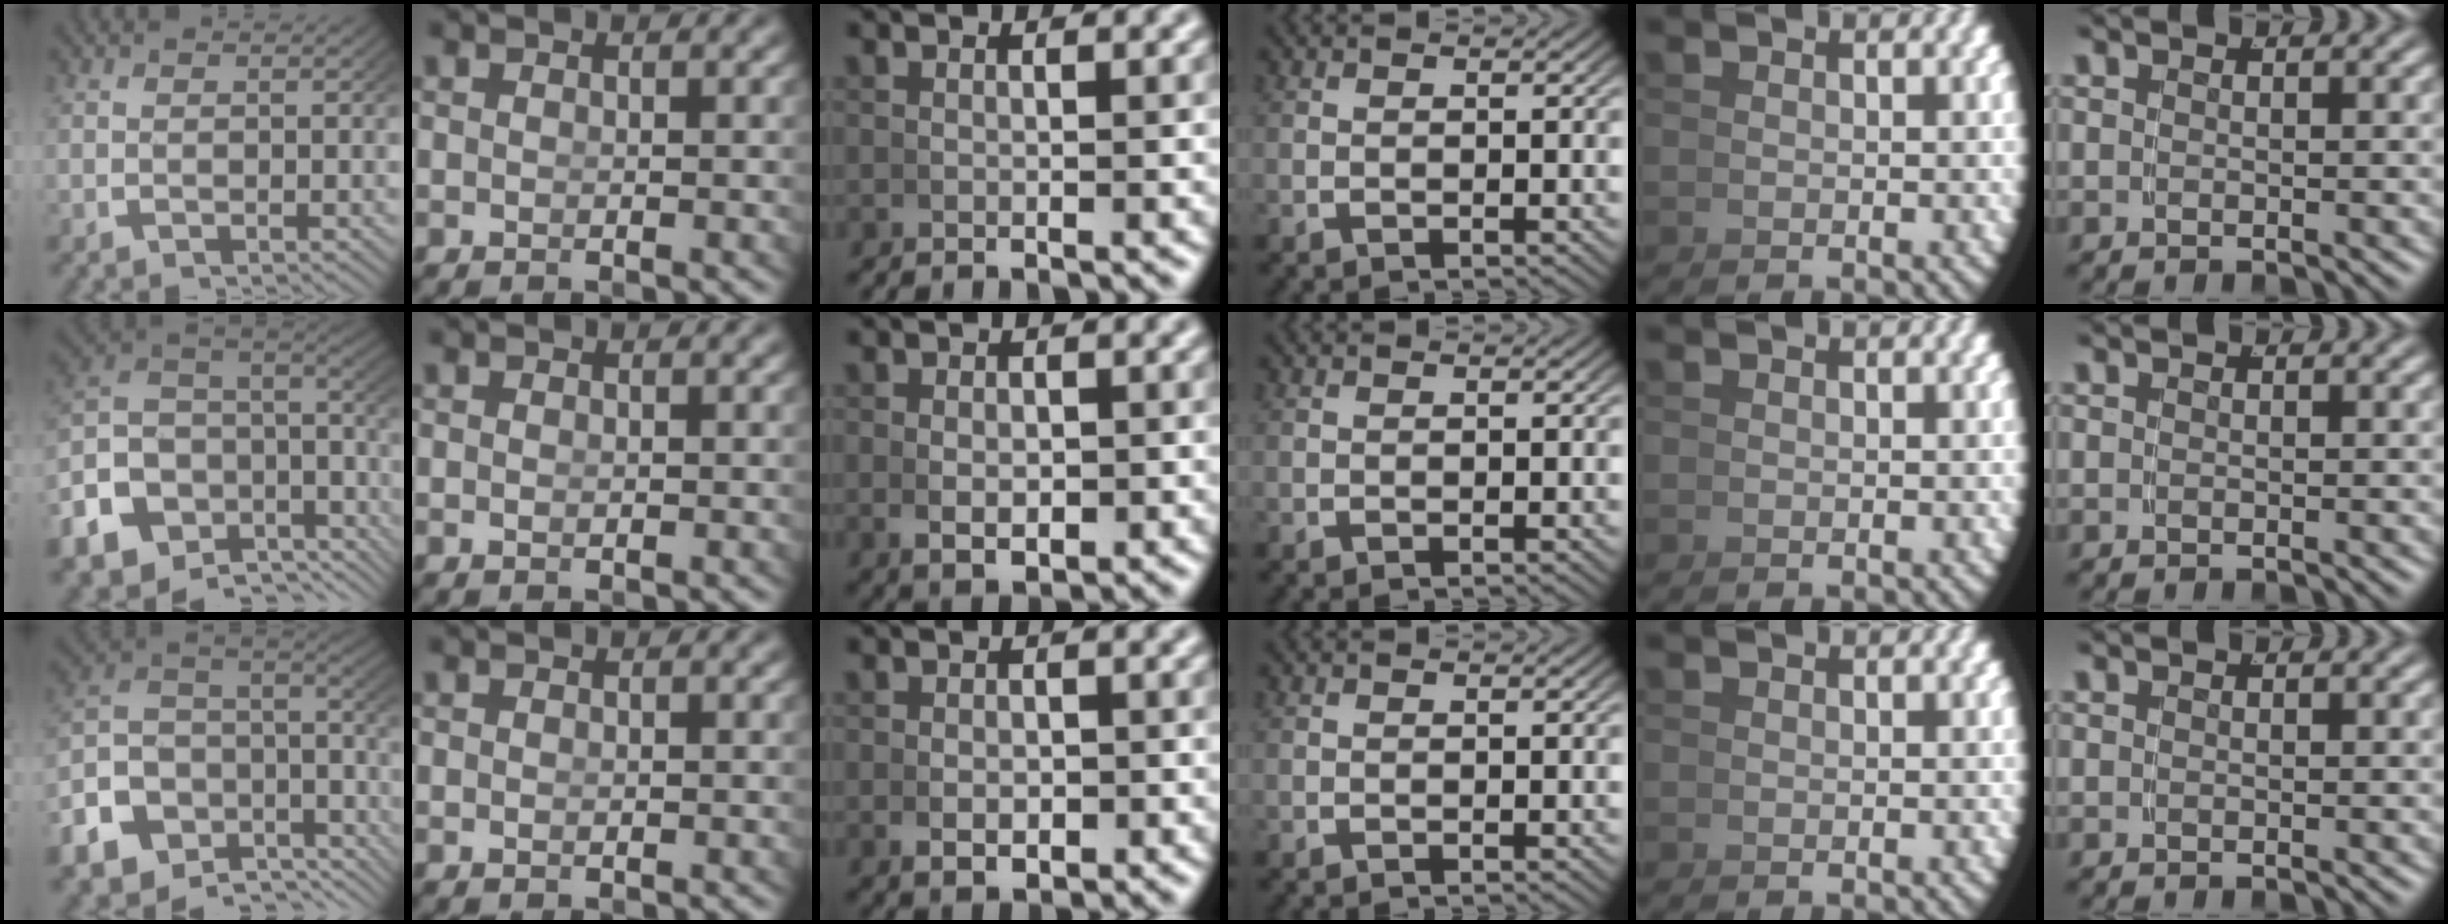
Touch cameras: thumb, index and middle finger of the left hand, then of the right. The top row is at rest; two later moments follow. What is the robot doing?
{"motion": "lift_and_place", "object": "hoodie"}